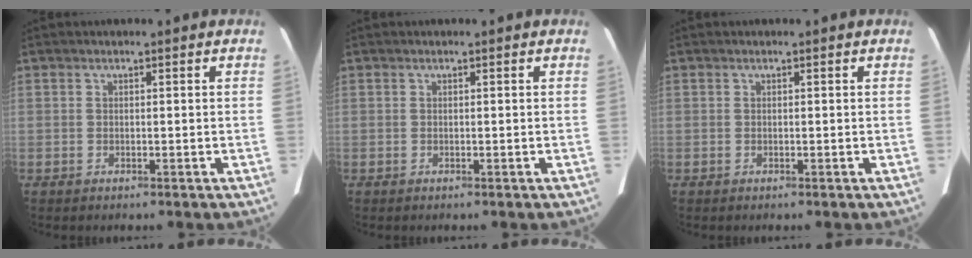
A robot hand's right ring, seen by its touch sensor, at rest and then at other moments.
{"total": 0.0}
{"total": 0.0}